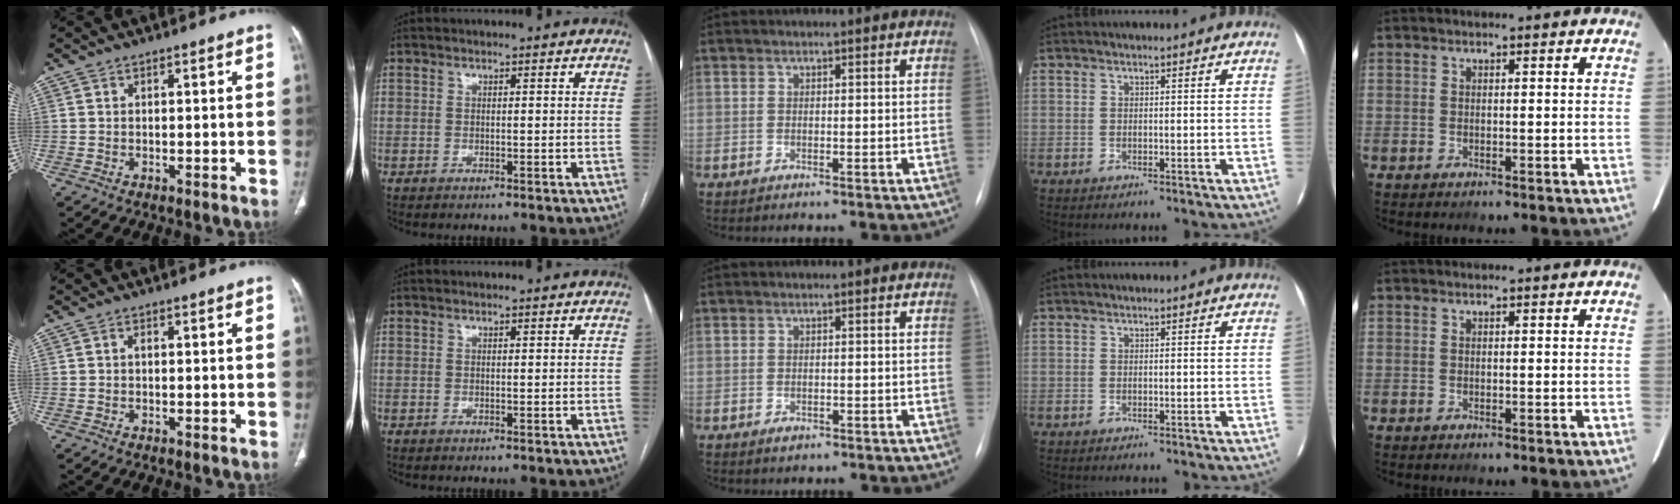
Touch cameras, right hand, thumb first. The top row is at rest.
{"thumb": {"total": 0.7, "force": [0.0, 0.4, 0.5], "torque": [-0.008, 0.002, -0.004]}, "middle": {"total": 1.2, "force": [-0.7, 0.7, 0.6], "torque": [-0.010, 0.001, -0.005]}}